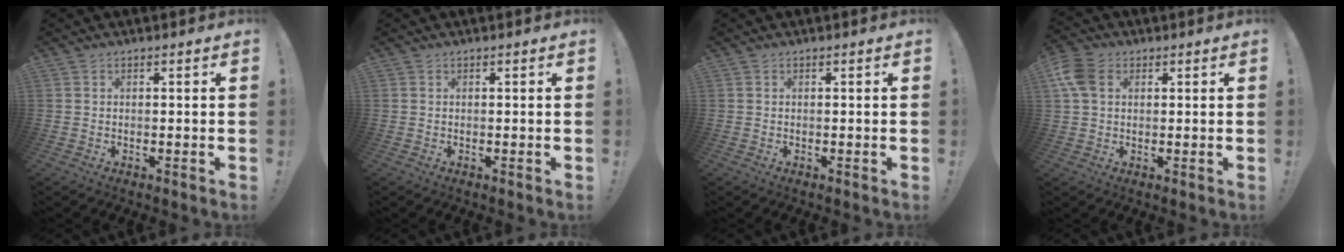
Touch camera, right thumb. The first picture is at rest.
{"total": 0.0}
{"total": 0.0}
{"total": 8.3, "force": [2.4, 5.9, 5.3], "torque": [-0.105, 0.003, 0.046]}